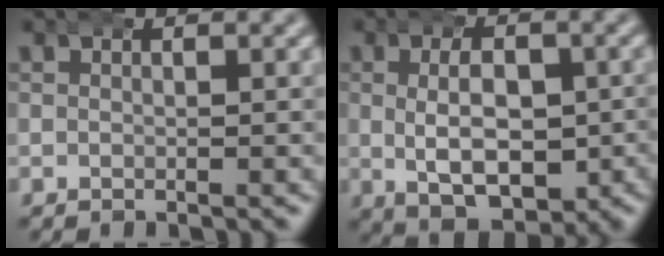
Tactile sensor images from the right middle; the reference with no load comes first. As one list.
[{"total": 8.4, "force": [-1.6, 5.0, 6.6], "torque": [-0.089, -0.009, -0.021]}]